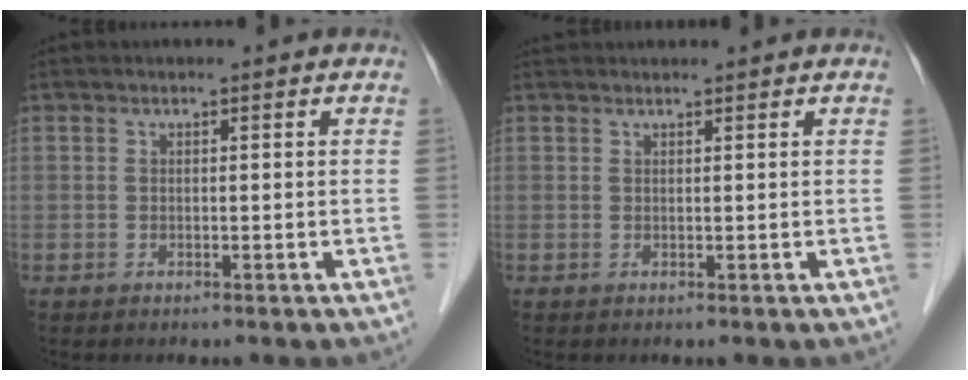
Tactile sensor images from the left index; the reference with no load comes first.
{"total": 3.0, "force": [2.9, 0.3, 0.6], "torque": [-0.007, 0.031, 0.042]}